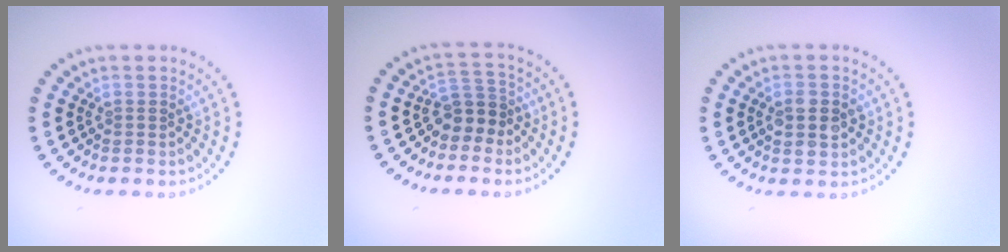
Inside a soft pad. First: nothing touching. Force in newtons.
{"total": 2.6, "press": 2.2, "slide": 1.3}
{"total": 2.6, "press": 2.6, "slide": 0.1}